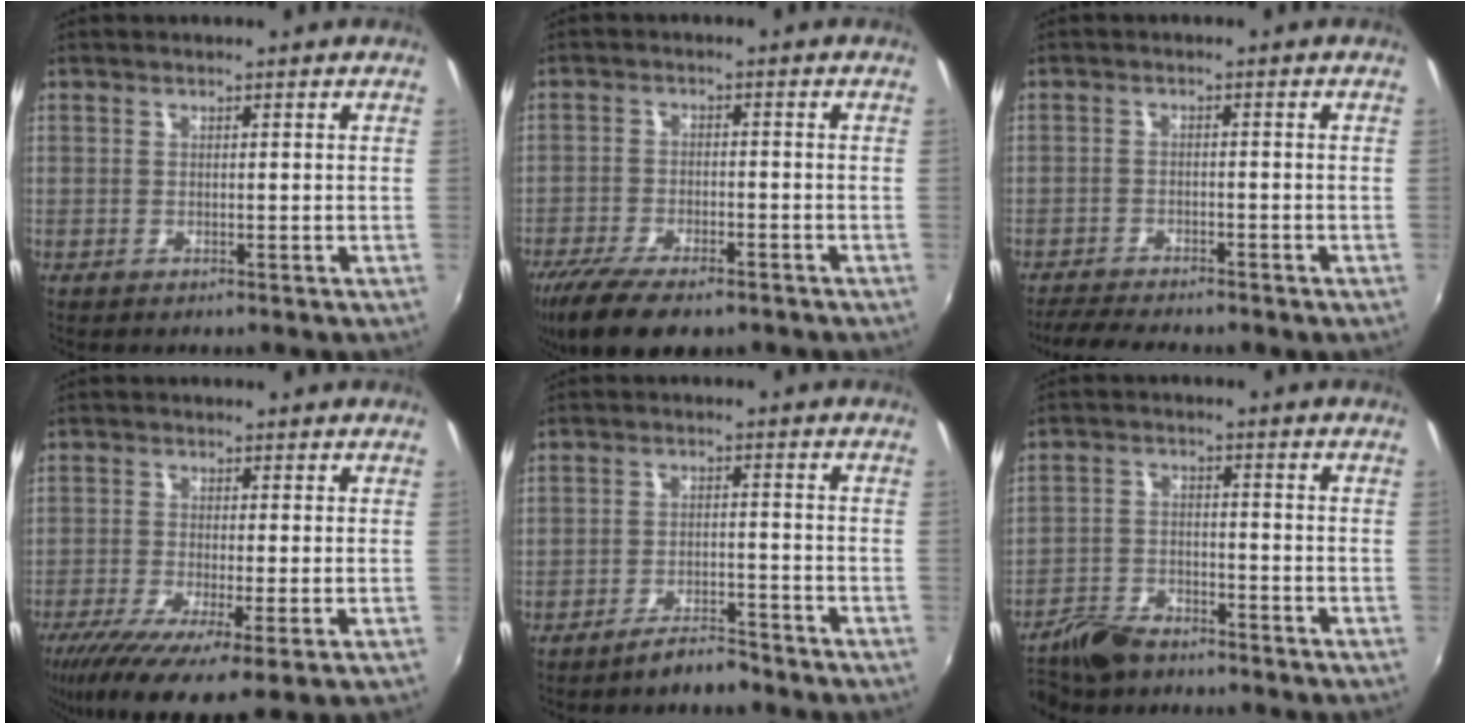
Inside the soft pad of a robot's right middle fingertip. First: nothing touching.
{"total": 13.5, "force": [-9.8, 4.7, 8.0], "torque": [-0.180, -0.042, -0.164]}
{"total": 7.3, "force": [-6.5, 1.1, 3.1], "torque": [-0.080, -0.018, -0.104]}
{"total": 10.8, "force": [-5.4, 2.1, 9.2], "torque": [-0.189, -0.043, -0.092]}
{"total": 4.3, "force": [-3.9, 0.9, 1.5], "torque": [-0.041, 0.005, -0.058]}
{"total": 7.1, "force": [-5.9, 3.1, 2.4], "torque": [-0.069, 0.005, -0.107]}